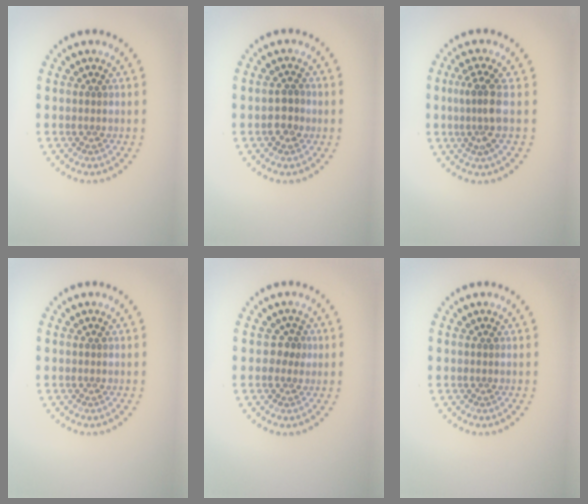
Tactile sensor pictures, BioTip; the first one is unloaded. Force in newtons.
{"total": 1.9, "press": 1.9, "slide": 0.4}
{"total": 2.7, "press": 2.1, "slide": 1.6}
{"total": 0.0}
{"total": 1.3, "press": 1.1, "slide": 0.7}
{"total": 0.0}